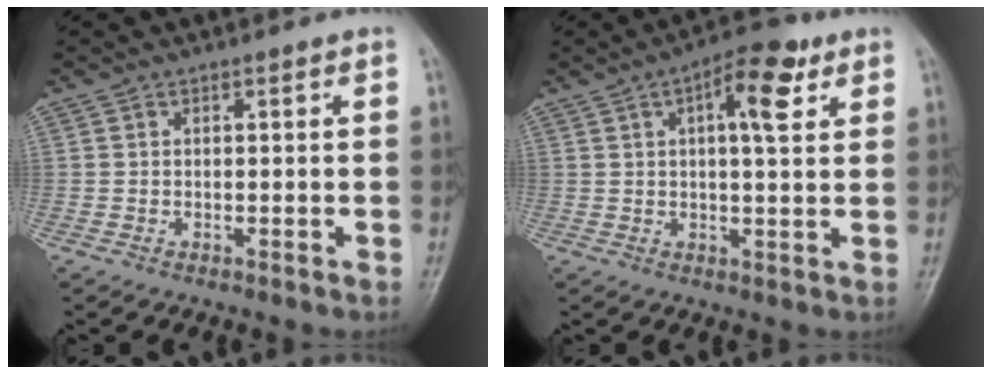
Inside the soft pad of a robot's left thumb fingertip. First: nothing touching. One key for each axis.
{"total": 9.2, "fx": 3.8, "fy": 3.4, "fz": 7.6, "tx": -0.099, "ty": 0.002, "tz": 0.051}